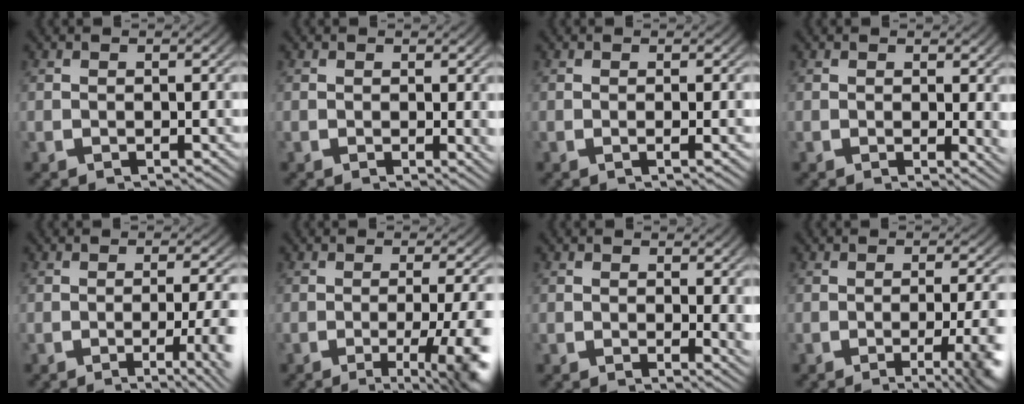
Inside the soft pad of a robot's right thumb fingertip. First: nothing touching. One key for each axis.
{"total": 1.0, "fx": 0.3, "fy": 0.2, "fz": 0.9, "tx": -0.007, "ty": -0.005, "tz": 0.004}
{"total": 1.1, "fx": -0.1, "fy": -0.1, "fz": 1.1, "tx": -0.020, "ty": 0.002, "tz": -0.003}
{"total": 1.7, "fx": 0.6, "fy": 0.5, "fz": 1.5, "tx": -0.007, "ty": -0.005, "tz": 0.007}
{"total": 5.1, "fx": -2.6, "fy": 1.5, "fz": 4.2, "tx": -0.063, "ty": -0.007, "tz": -0.038}
{"total": 7.6, "fx": -3.3, "fy": 2.4, "fz": 6.4, "tx": -0.086, "ty": -0.013, "tz": -0.044}
{"total": 1.9, "fx": 0.7, "fy": 0.6, "fz": 1.7, "tx": -0.008, "ty": -0.006, "tz": 0.008}
{"total": 7.0, "fx": -3.4, "fy": 2.3, "fz": 5.7, "tx": -0.076, "ty": -0.011, "tz": -0.047}